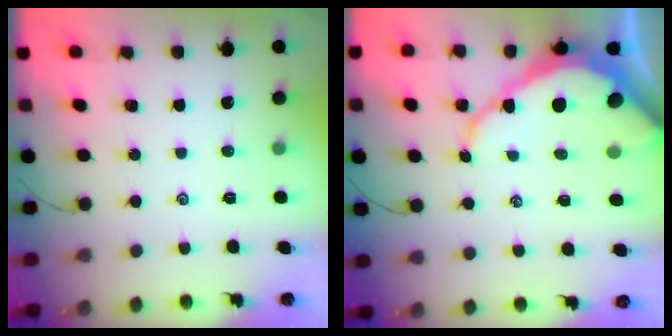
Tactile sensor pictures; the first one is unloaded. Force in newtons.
{"total": 11.6, "press": 11.5, "slide": 0.9}